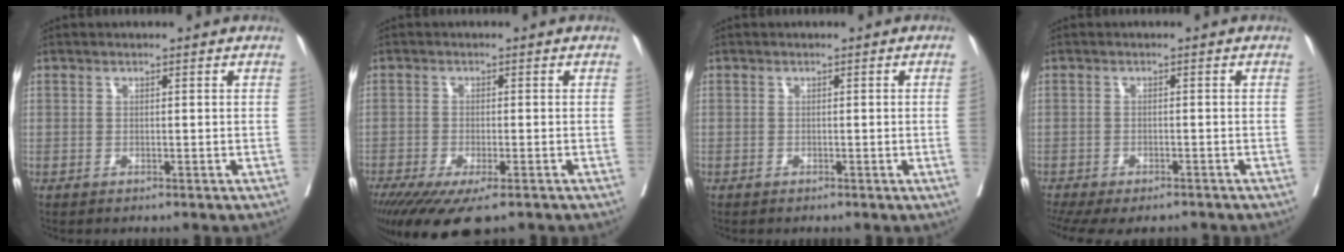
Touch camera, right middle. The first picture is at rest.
{"total": 11.4, "force": [-8.2, 2.8, 7.5], "torque": [-0.124, -0.024, -0.131]}
{"total": 1.1, "force": [-0.2, -0.5, 1.0], "torque": [-0.002, 0.002, -0.003]}
{"total": 11.3, "force": [-9.2, 4.2, 5.0], "torque": [-0.113, -0.007, -0.123]}